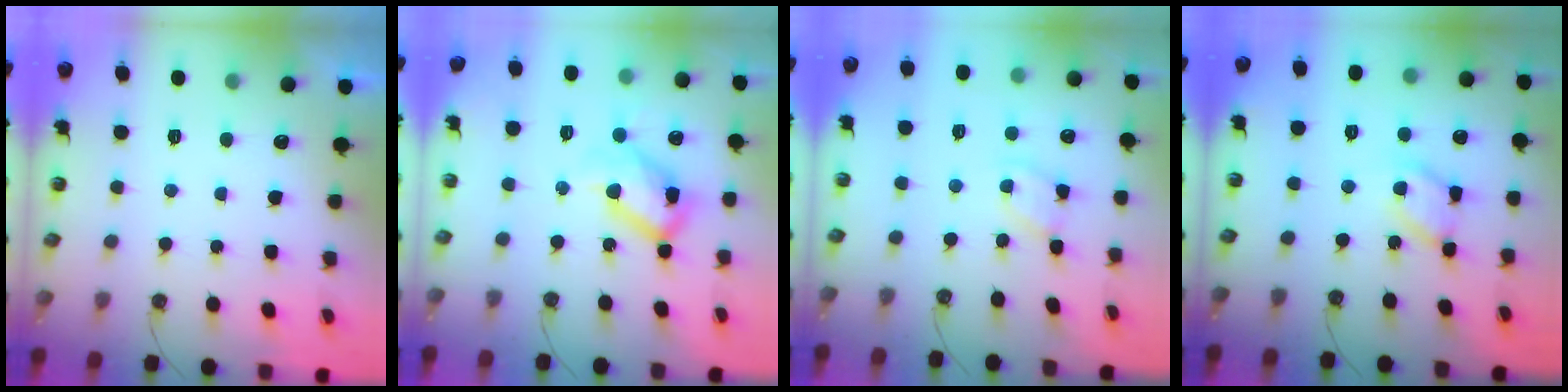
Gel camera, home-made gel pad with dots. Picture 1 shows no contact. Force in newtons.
{"total": 18.4, "press": 18.3, "slide": 1.7}
{"total": 2.7, "press": 2.7, "slide": 0.4}
{"total": 10.9, "press": 10.9, "slide": 0.5}